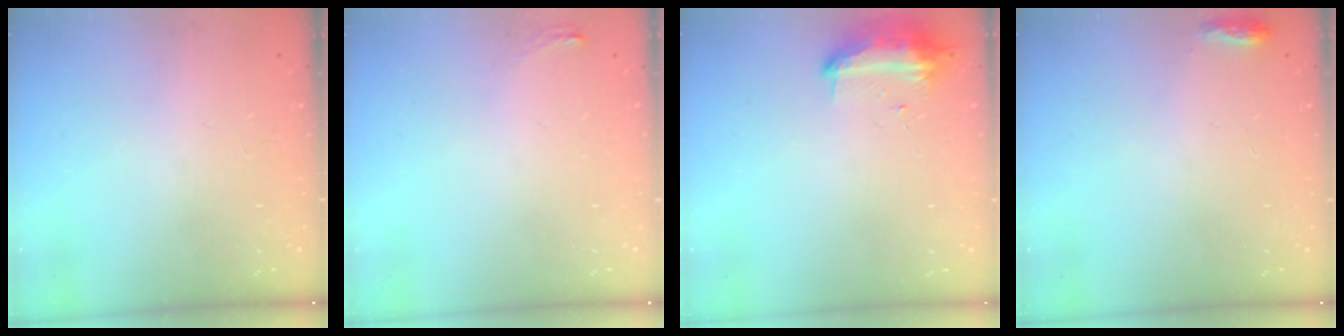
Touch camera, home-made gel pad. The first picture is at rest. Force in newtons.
{"total": 3.4, "press": 3.2, "slide": 1.1}
{"total": 9.5, "press": 9.4, "slide": 0.8}
{"total": 3.7, "press": 3.6, "slide": 1.2}